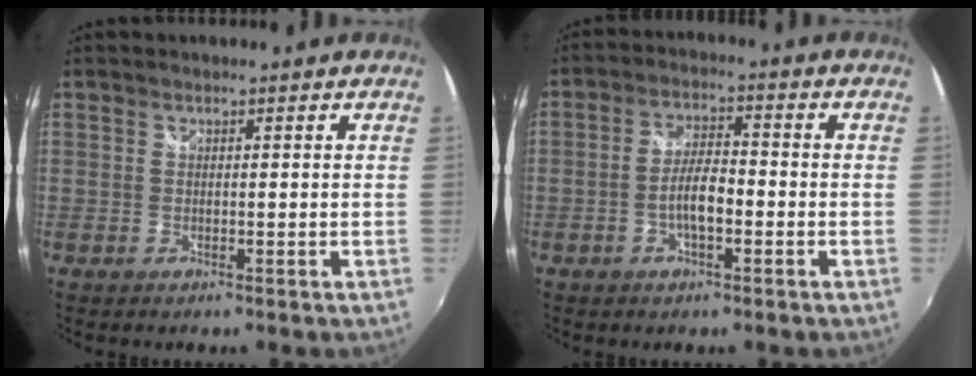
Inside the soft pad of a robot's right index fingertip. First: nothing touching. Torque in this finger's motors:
{"motor_torque": [1.19, -0.37, 0.51, 0.12]}